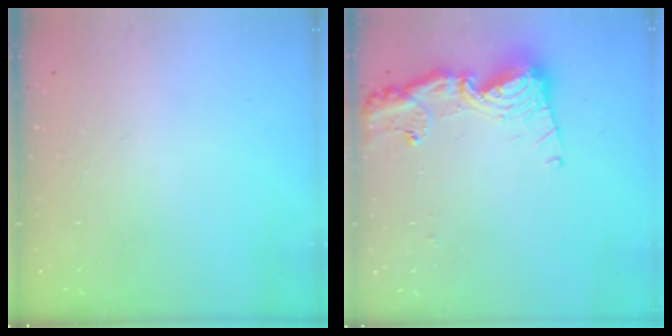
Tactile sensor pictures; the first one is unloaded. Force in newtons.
{"total": 14.4, "press": 14.3, "slide": 1.9}